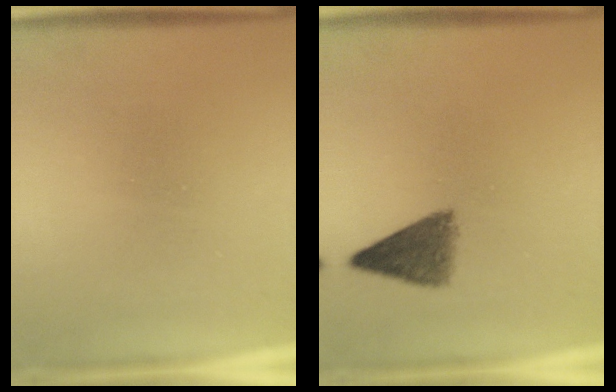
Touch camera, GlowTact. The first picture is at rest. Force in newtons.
{"total": 5.0}